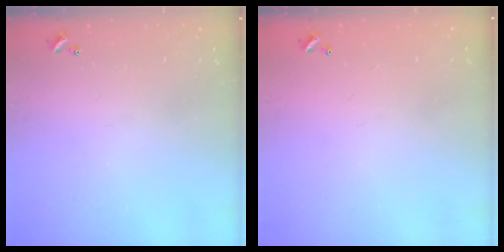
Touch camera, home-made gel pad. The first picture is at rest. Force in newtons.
{"total": 2.8, "press": 2.8, "slide": 0.1}